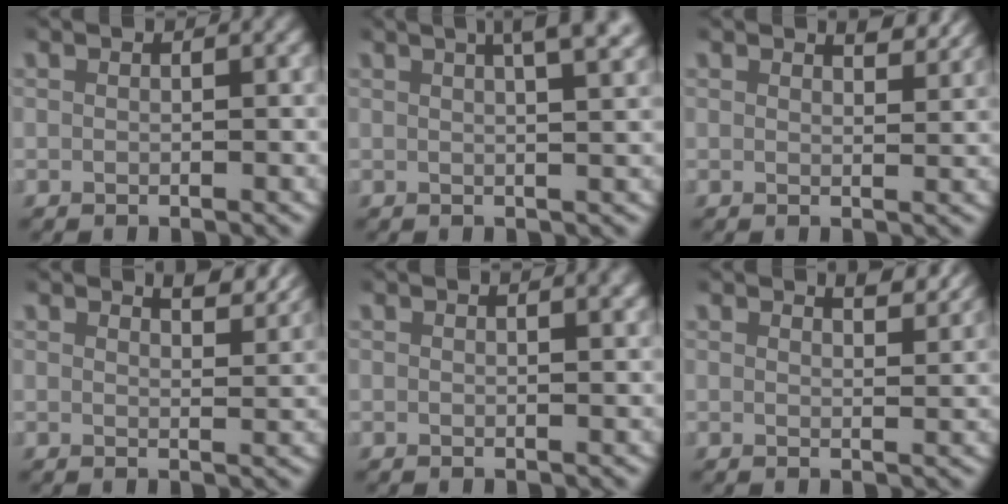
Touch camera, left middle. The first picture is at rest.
{"total": 7.2, "force": [4.1, 2.7, 5.2], "torque": [-0.064, 0.023, 0.051]}
{"total": 2.3, "force": [2.1, 0.3, 0.8], "torque": [-0.006, -0.005, 0.033]}
{"total": 3.5, "force": [3.1, 0.5, 1.4], "torque": [-0.015, -0.002, 0.048]}
{"total": 1.0, "force": [0.8, 0.0, 0.7], "torque": [-0.004, 0.001, 0.010]}
{"total": 2.7, "force": [2.5, 0.3, 1.0], "torque": [-0.011, -0.005, 0.039]}